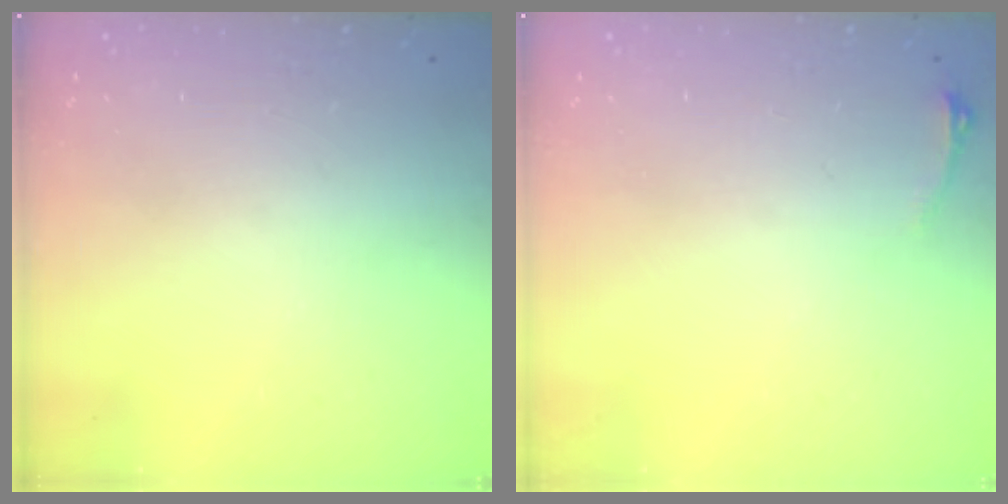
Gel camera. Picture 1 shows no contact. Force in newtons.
{"total": 2.9, "press": 2.6, "slide": 1.5}